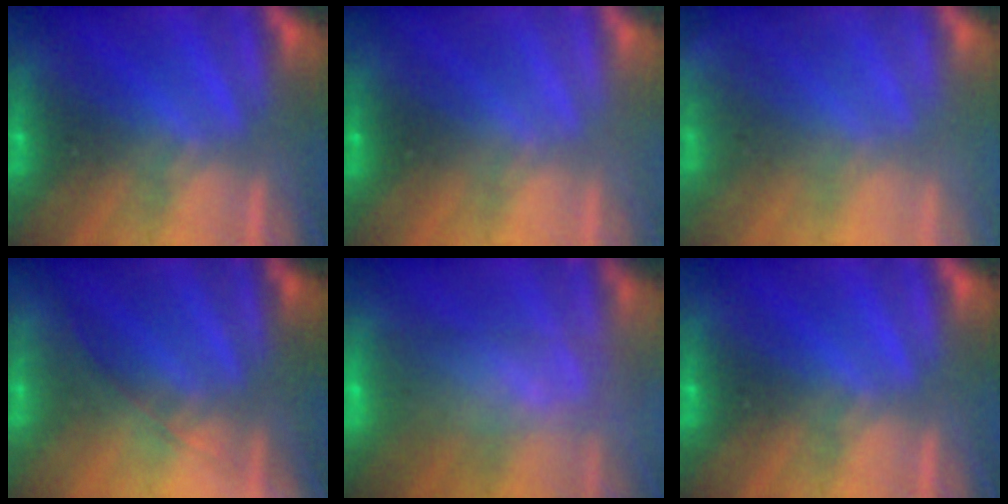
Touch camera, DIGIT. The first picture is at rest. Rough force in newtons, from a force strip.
{"total": 3.0}
{"total": 1.6}
{"total": 1.5}
{"total": 8.8}
{"total": 0.0}